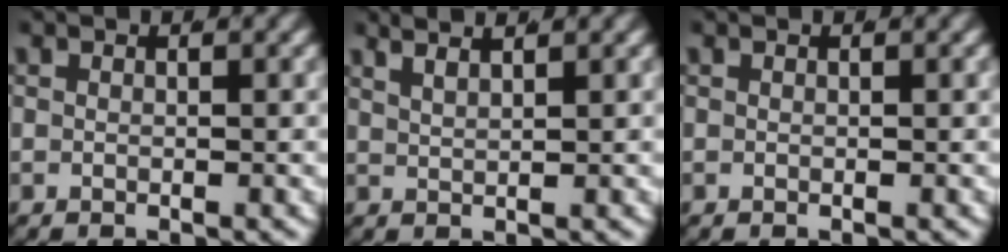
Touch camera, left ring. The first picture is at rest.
{"total": 3.1, "force": [2.6, 0.6, 1.4], "torque": [-0.017, 0.009, 0.045]}
{"total": 0.0}